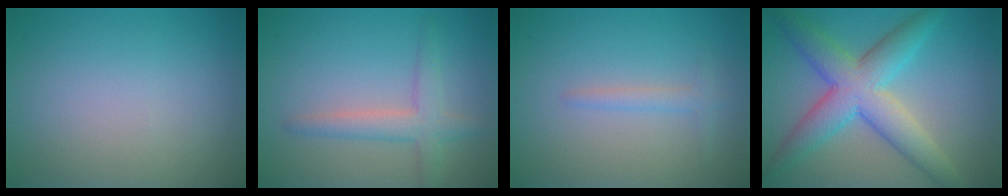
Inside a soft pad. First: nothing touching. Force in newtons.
{"total": 3.0, "press": 3.0, "slide": 0.1}
{"total": 1.3, "press": 1.3, "slide": 0.1}
{"total": 7.2, "press": 7.2, "slide": 0.1}